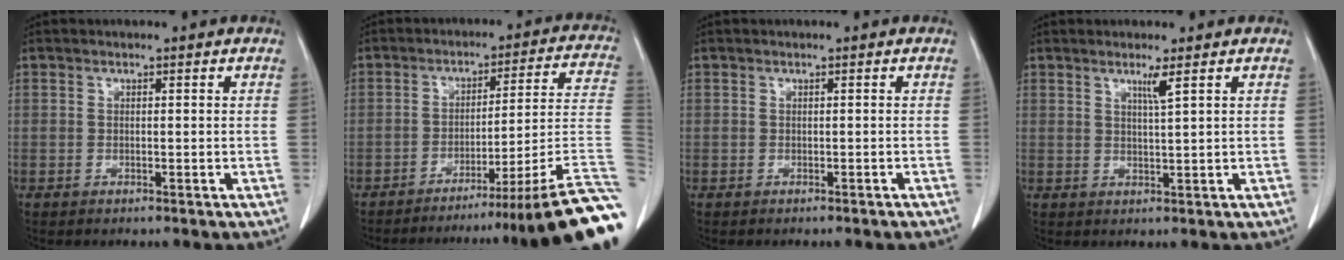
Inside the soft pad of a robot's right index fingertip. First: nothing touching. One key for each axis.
{"total": 20.9, "fx": -15.5, "fy": -2.5, "fz": 13.9, "tx": -0.076, "ty": 0.002, "tz": -0.224}
{"total": 1.6, "fx": -1.5, "fy": 0.1, "fz": 0.5, "tx": -0.005, "ty": 0.000, "tz": -0.018}
{"total": 2.1, "fx": 1.2, "fy": -0.6, "fz": 1.6, "tx": -0.031, "ty": -0.008, "tz": 0.025}